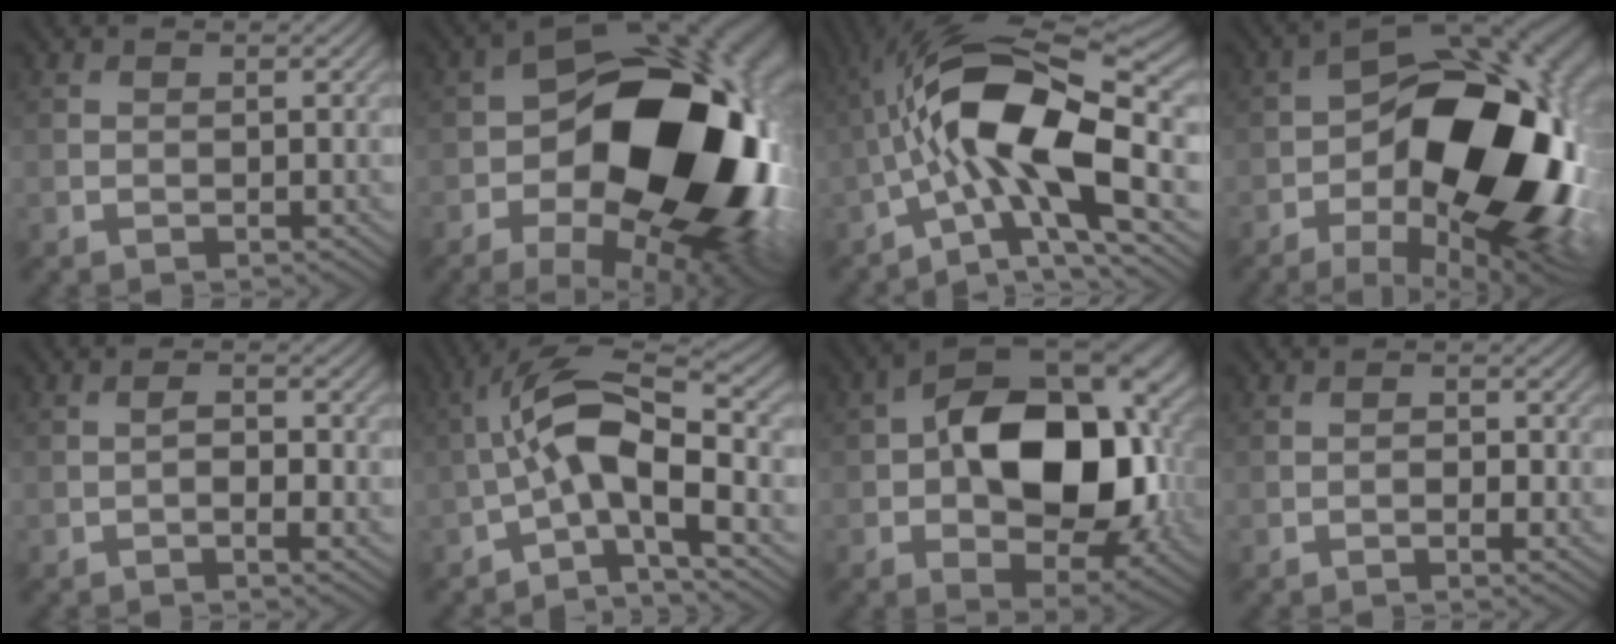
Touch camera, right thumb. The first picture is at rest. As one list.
[{"total": 23.0, "force": [-2.6, 14.1, 18.0], "torque": [-0.287, -0.034, -0.019]}, {"total": 15.5, "force": [-2.3, 5.4, 14.3], "torque": [-0.254, 0.016, -0.057]}, {"total": 22.2, "force": [-3.6, 11.8, 18.4], "torque": [-0.285, -0.015, -0.047]}, {"total": 2.4, "force": [-0.5, 0.7, 2.3], "torque": [-0.043, -0.003, -0.008]}, {"total": 9.5, "force": [-2.2, 2.9, 8.8], "torque": [-0.164, 0.018, -0.055]}, {"total": 16.9, "force": [0.9, 10.5, 13.1], "torque": [-0.198, -0.001, 0.017]}, {"total": 1.7, "force": [-0.3, 0.6, 1.5], "torque": [-0.024, -0.001, -0.006]}]